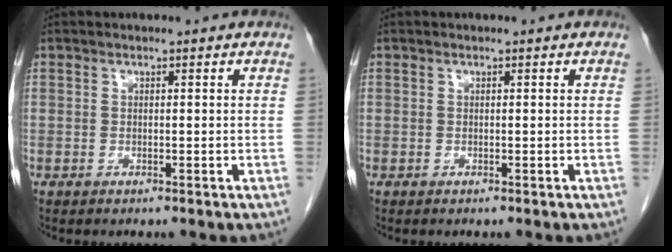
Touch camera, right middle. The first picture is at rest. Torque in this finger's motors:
{"motor_torque": [0.00, 0.00, 0.00, -0.01]}